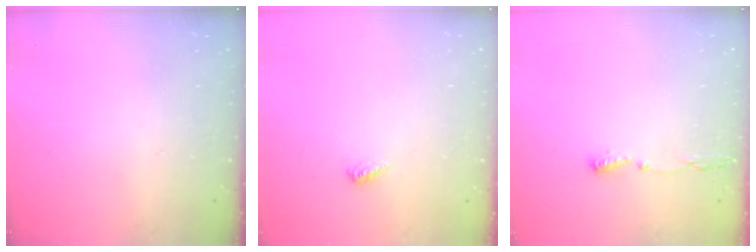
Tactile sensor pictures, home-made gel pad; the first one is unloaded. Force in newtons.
{"total": 4.8, "press": 4.8, "slide": 0.4}
{"total": 4.9, "press": 4.8, "slide": 1.2}